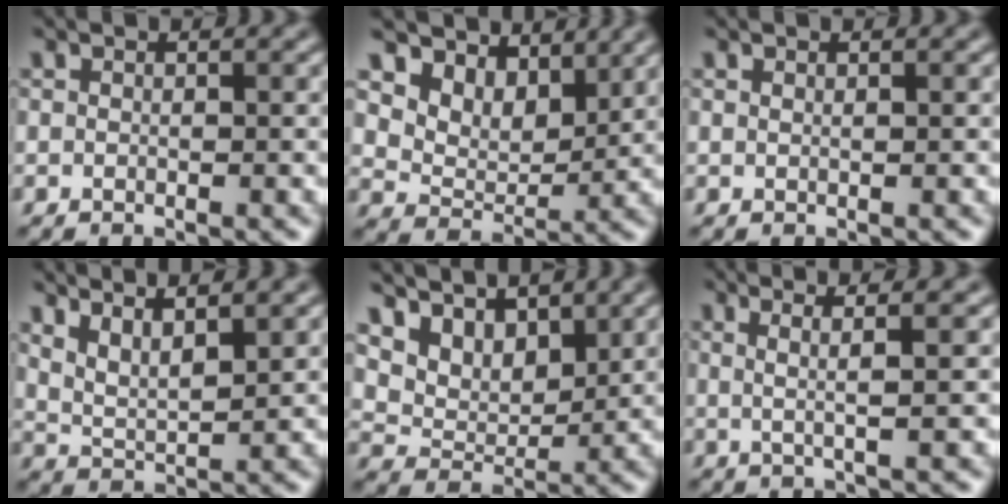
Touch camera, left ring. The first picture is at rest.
{"total": 7.2, "force": [5.2, 4.2, 2.7], "torque": [-0.072, -0.015, 0.102]}
{"total": 0.0}
{"total": 4.4, "force": [3.5, 1.1, 2.3], "torque": [-0.038, 0.010, 0.056]}
{"total": 7.5, "force": [5.5, 4.2, 2.9], "torque": [-0.093, -0.011, 0.113]}
{"total": 3.0, "force": [1.1, 0.5, 2.7], "torque": [-0.053, 0.004, 0.002]}